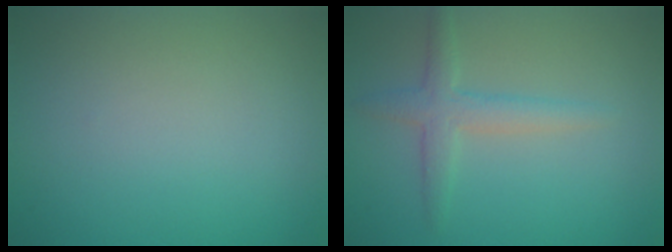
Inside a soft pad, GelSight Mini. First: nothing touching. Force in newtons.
{"total": 2.7, "press": 2.7, "slide": 0.0}